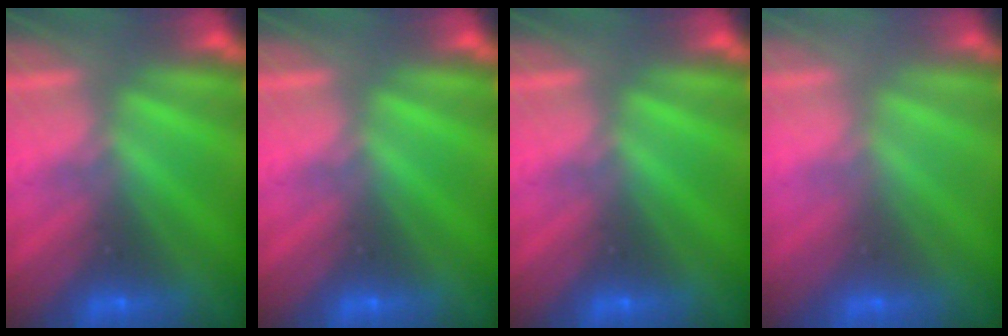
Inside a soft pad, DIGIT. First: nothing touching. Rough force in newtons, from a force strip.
{"total": 0.0}
{"total": 0.0}
{"total": 2.6}